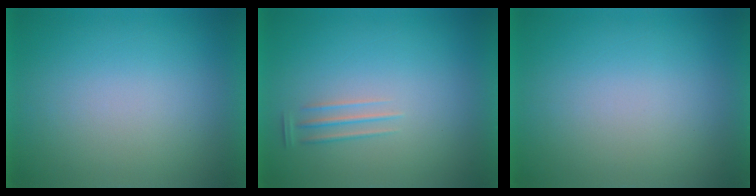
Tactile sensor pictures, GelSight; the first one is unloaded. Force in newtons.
{"total": 1.3}
{"total": 1.0}